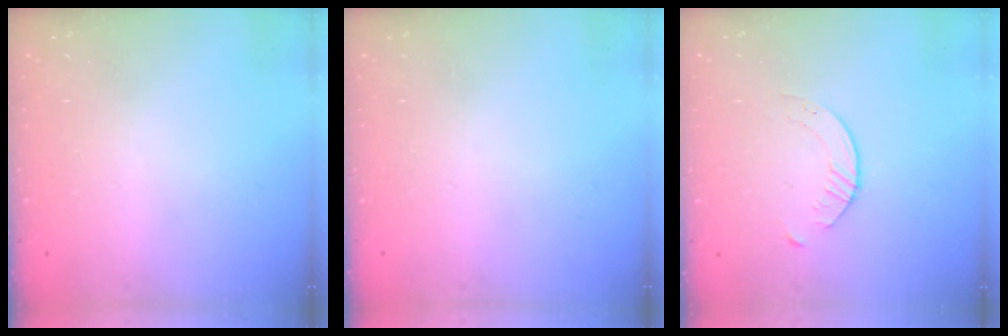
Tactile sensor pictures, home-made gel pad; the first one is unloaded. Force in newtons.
{"total": 0.0}
{"total": 2.1, "press": 2.0, "slide": 0.3}